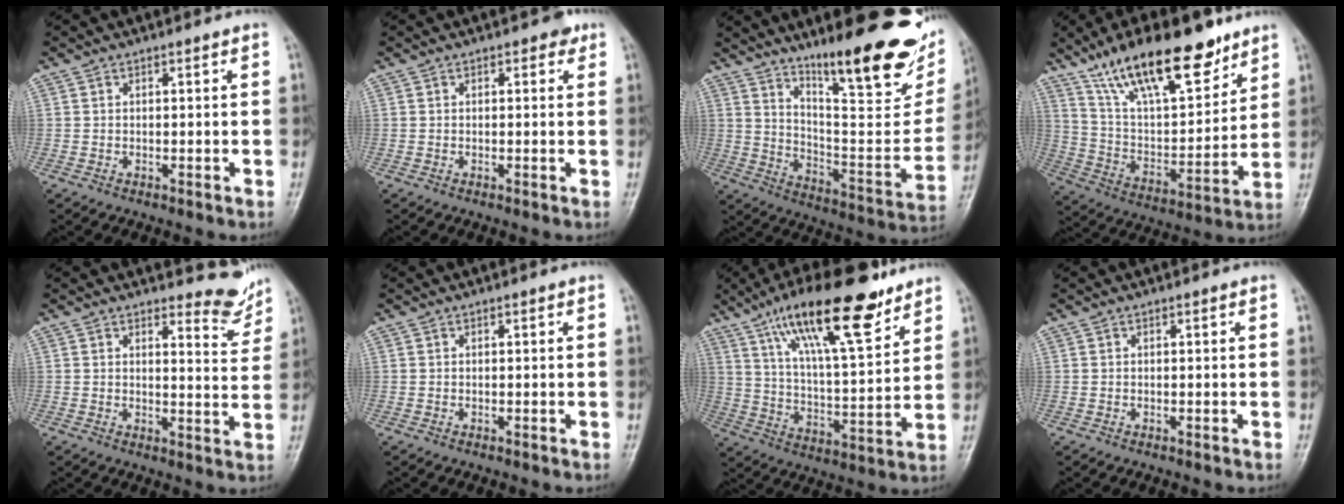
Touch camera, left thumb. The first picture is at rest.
{"total": 1.5, "force": [0.8, 1.0, 0.9], "torque": [0.003, 0.000, 0.004]}
{"total": 27.3, "force": [17.4, 6.7, 19.9], "torque": [-0.255, -0.084, 0.271]}
{"total": 22.7, "force": [15.3, 8.2, 14.6], "torque": [-0.206, -0.056, 0.270]}
{"total": 5.7, "force": [5.4, 1.6, 1.2], "torque": [0.004, -0.057, 0.061]}
{"total": 0.0}
{"total": 21.1, "force": [13.6, 5.8, 15.0], "torque": [-0.229, -0.047, 0.232]}
{"total": 0.0}